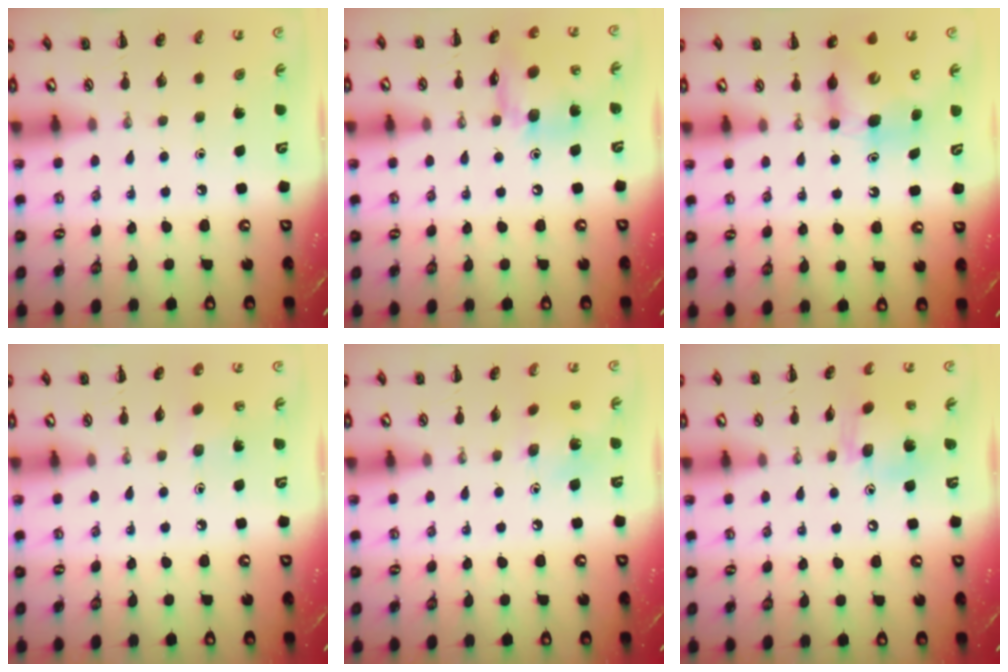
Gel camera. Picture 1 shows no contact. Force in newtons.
{"total": 13.6, "press": 13.5, "slide": 1.9}
{"total": 7.2, "press": 7.2, "slide": 0.4}
{"total": 2.2, "press": 2.0, "slide": 0.7}
{"total": 4.7, "press": 4.6, "slide": 1.0}
{"total": 12.3, "press": 11.9, "slide": 3.1}